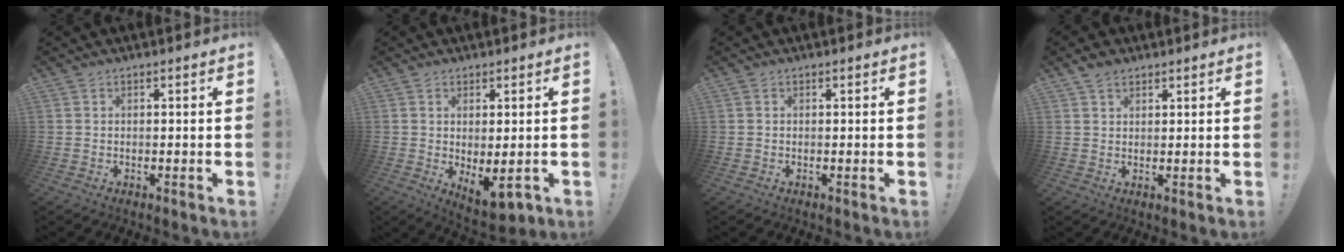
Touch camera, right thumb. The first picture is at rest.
{"total": 6.8, "force": [0.1, 2.3, 6.4], "torque": [-0.077, -0.026, 0.007]}
{"total": 0.0}
{"total": 3.0, "force": [2.1, 1.8, 1.1], "torque": [-0.018, -0.006, 0.039]}